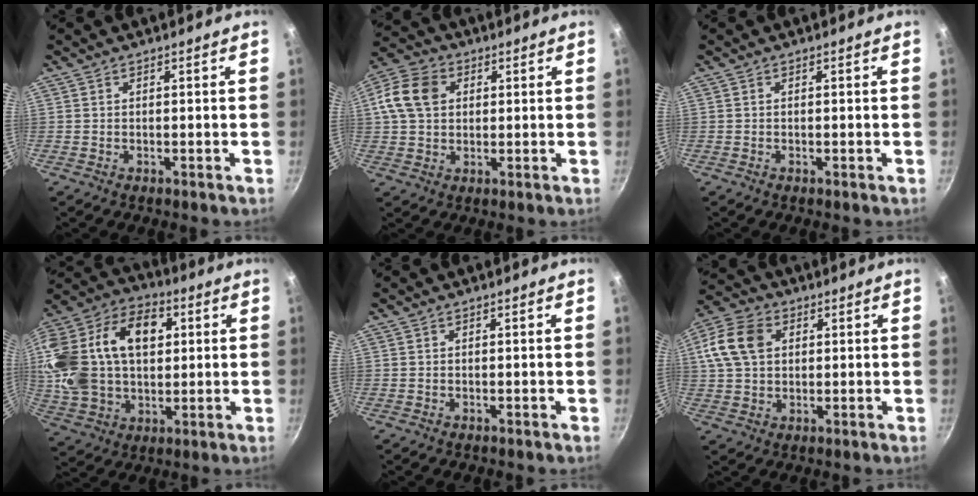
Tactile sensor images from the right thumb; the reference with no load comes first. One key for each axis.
{"total": 10.9, "fx": 2.3, "fy": 8.4, "fz": 6.6, "tx": -0.116, "ty": 0.014, "tz": 0.029}
{"total": 0.0}
{"total": 25.5, "fx": 5.2, "fy": 17.2, "fz": 18.2, "tx": -0.340, "ty": 0.023, "tz": 0.091}
{"total": 0.0}
{"total": 12.6, "fx": 3.2, "fy": 9.3, "fz": 8.0, "tx": -0.156, "ty": 0.016, "tz": 0.049}